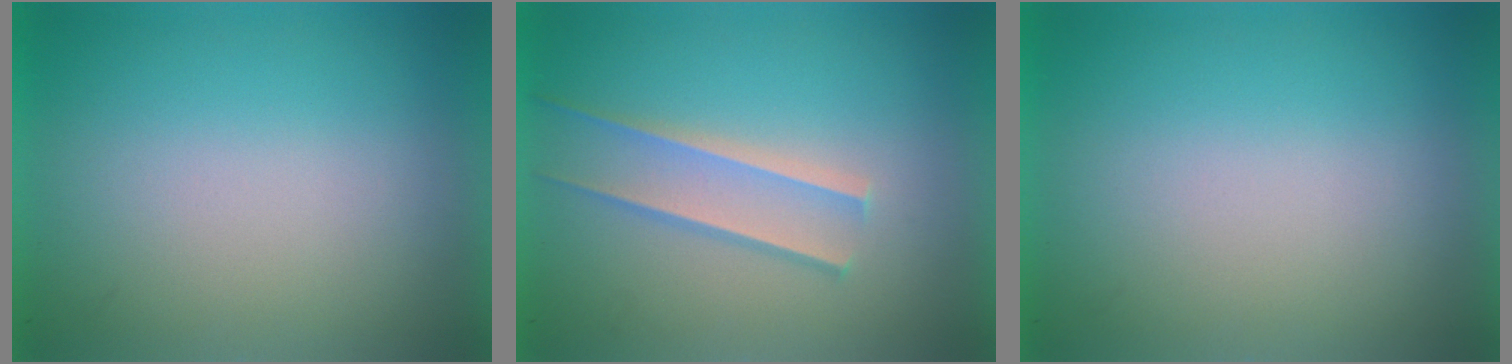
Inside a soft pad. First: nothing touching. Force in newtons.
{"total": 1.6}
{"total": 0.0}